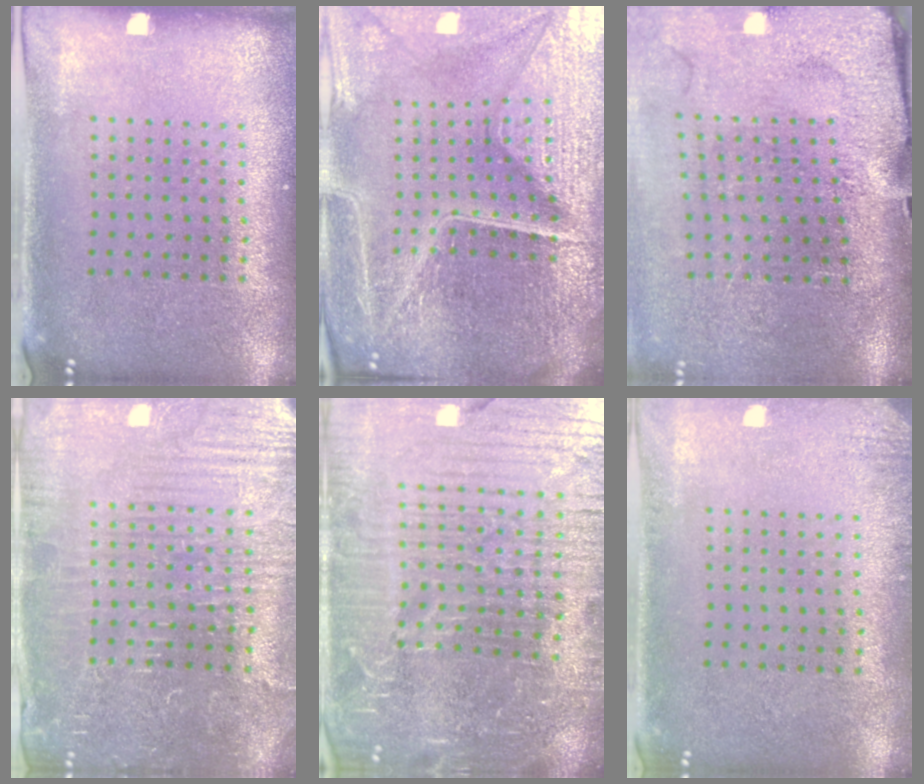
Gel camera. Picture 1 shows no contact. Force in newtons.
{"total": 6.9, "press": 6.1, "slide": 3.3}
{"total": 4.3, "press": 3.4, "slide": 2.6}
{"total": 4.4, "press": 4.2, "slide": 1.2}
{"total": 6.9, "press": 6.0, "slide": 3.4}
{"total": 1.4, "press": 1.4, "slide": 0.2}